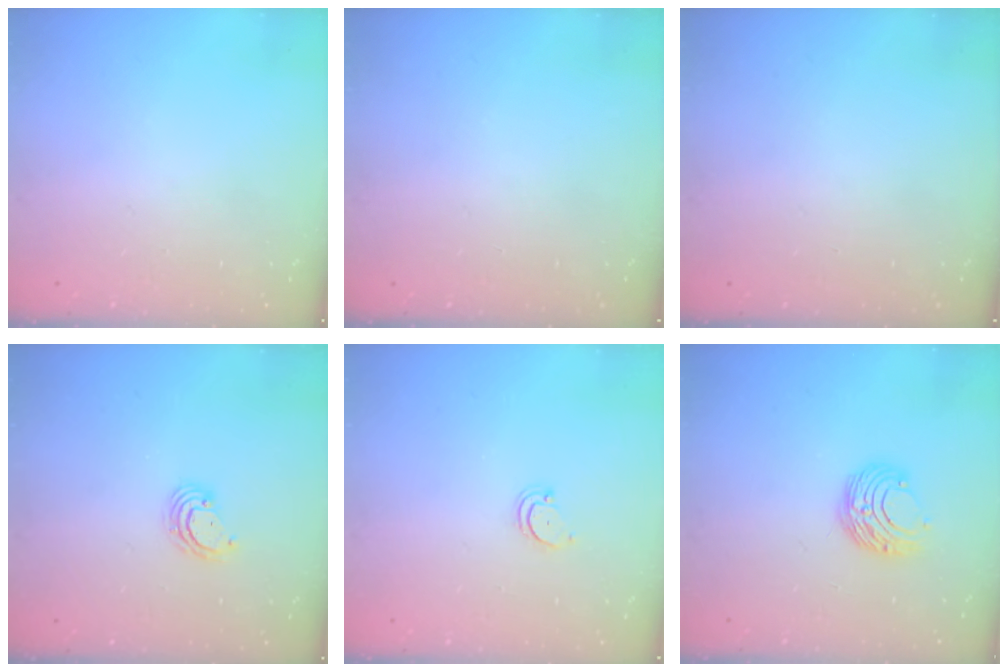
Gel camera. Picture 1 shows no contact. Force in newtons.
{"total": 0.0}
{"total": 0.0}
{"total": 3.8, "press": 3.8, "slide": 0.1}
{"total": 2.7, "press": 2.7, "slide": 0.3}
{"total": 9.0, "press": 9.0, "slide": 0.4}